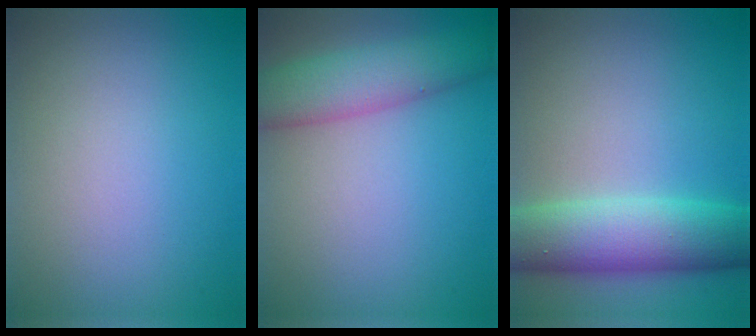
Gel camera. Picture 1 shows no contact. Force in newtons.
{"total": 5.5, "press": 5.5, "slide": 0.2}
{"total": 7.7, "press": 7.7, "slide": 0.3}